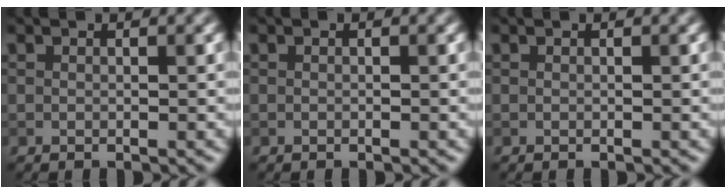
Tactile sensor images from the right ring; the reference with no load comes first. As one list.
[{"total": 0.0}, {"total": 0.0}]